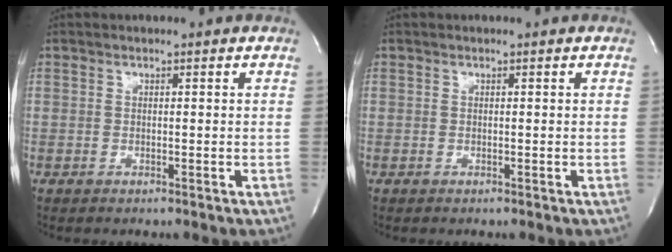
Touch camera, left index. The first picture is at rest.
{"total": 0.0}